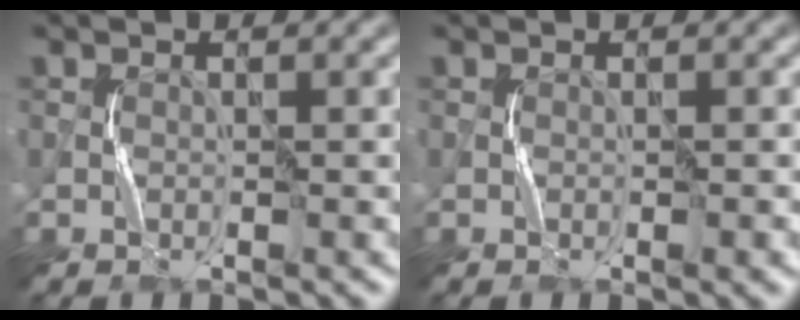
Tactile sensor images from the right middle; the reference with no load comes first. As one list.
[{"total": 0.7, "force": [-0.3, 0.1, 0.6], "torque": [-0.007, 0.001, -0.003]}]